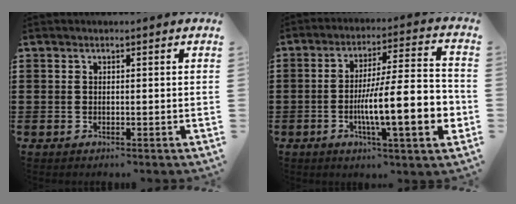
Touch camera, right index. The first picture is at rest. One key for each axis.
{"total": 14.3, "fx": -3.8, "fy": 3.4, "fz": 13.4, "tx": -0.211, "ty": -0.006, "tz": -0.071}